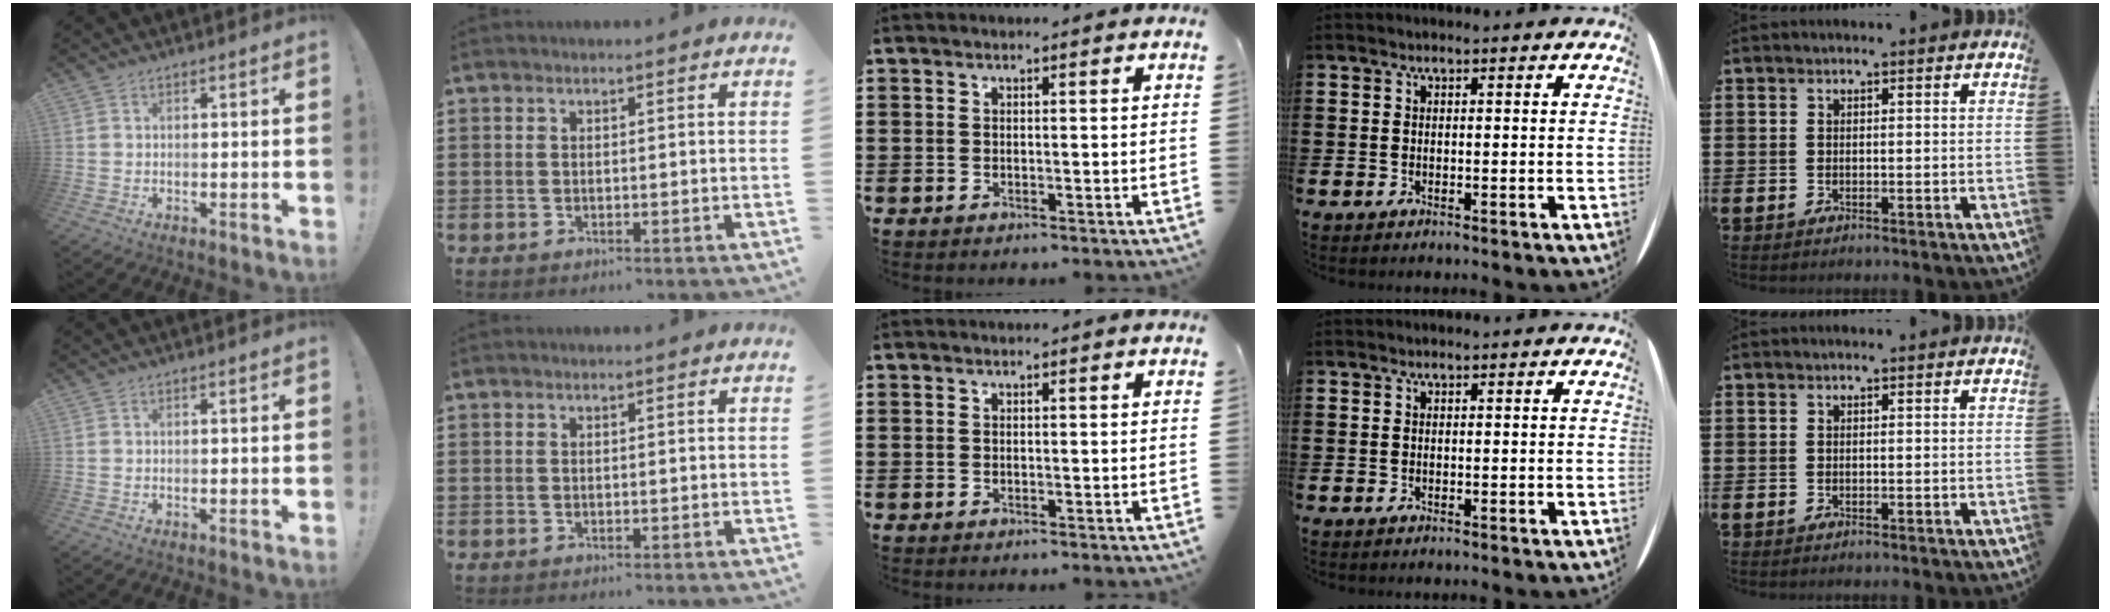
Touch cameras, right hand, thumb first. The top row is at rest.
{}